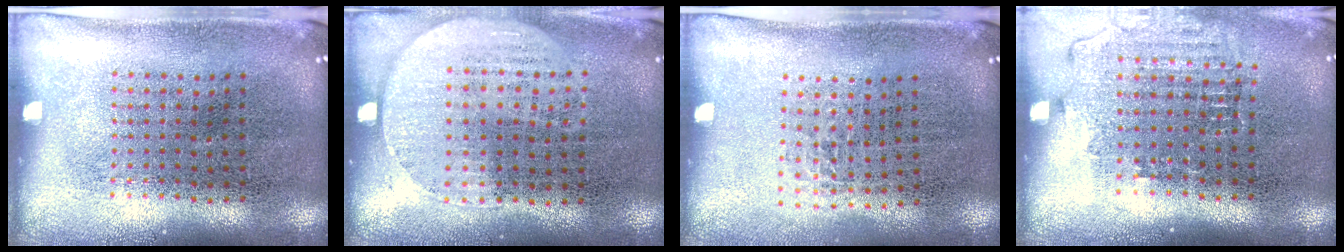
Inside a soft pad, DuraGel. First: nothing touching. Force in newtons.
{"total": 0.6, "press": 0.4, "slide": 0.5}
{"total": 0.6, "press": 0.5, "slide": 0.5}
{"total": 1.5, "press": 1.3, "slide": 0.7}